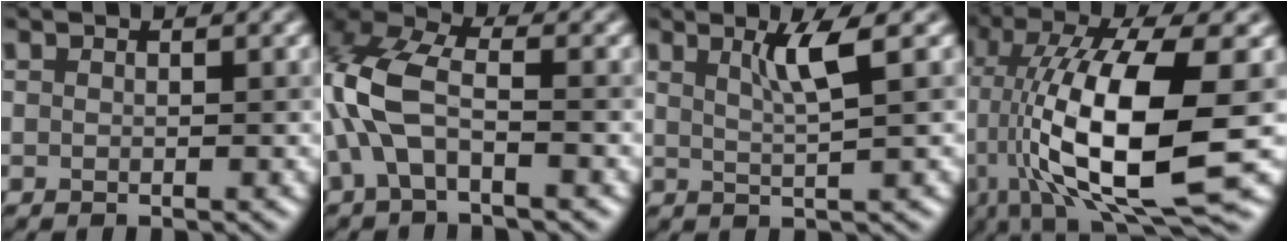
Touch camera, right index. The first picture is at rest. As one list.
[{"total": 5.8, "force": [-1.1, 2.7, 5.0], "torque": [-0.129, 0.018, -0.026]}, {"total": 2.7, "force": [1.4, 0.3, 2.3], "torque": [-0.043, 0.000, 0.028]}, {"total": 14.3, "force": [-1.1, 4.2, 13.6], "torque": [-0.253, -0.005, -0.008]}]